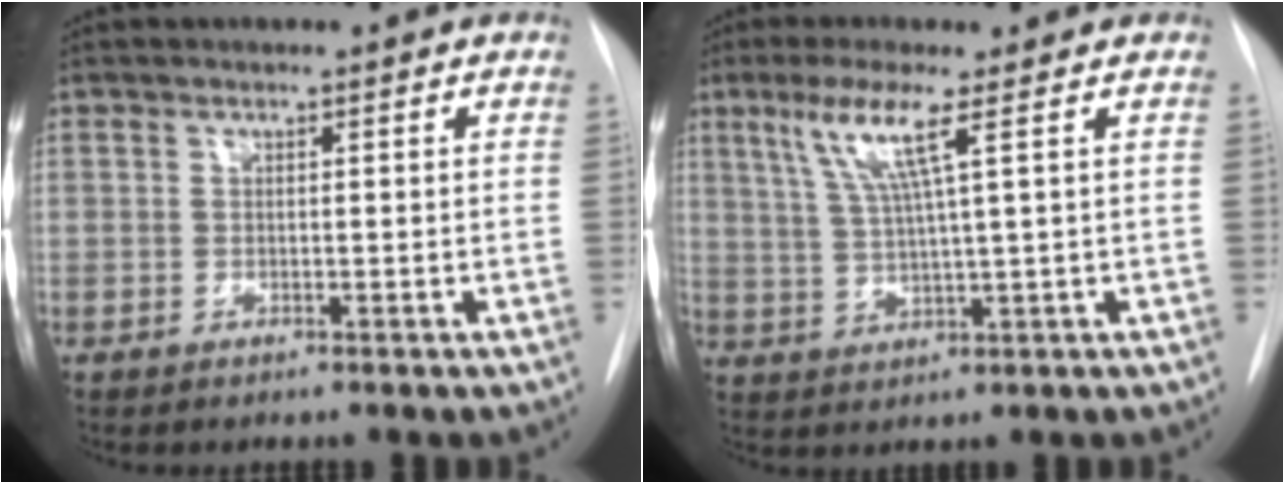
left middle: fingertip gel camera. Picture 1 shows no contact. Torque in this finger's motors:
{"motor_torque": [0.19, -0.18, 0.20, 0.12]}